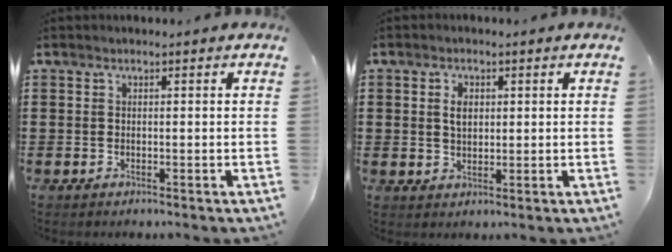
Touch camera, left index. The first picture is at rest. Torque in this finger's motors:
{"motor_torque": [0.41, -0.18, 0.33, 0.03]}